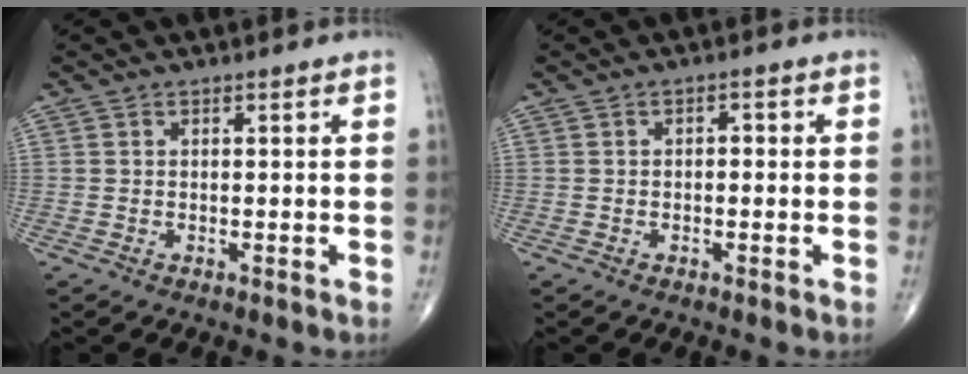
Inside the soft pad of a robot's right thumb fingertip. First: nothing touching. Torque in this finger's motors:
{"motor_torque": [-0.14, 0.16, 0.09, 0.18, 0.07]}